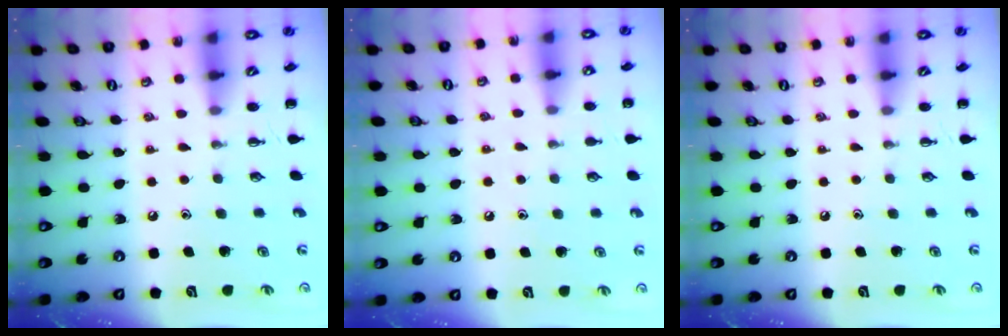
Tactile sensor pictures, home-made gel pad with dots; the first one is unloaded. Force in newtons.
{"total": 5.7, "press": 5.4, "slide": 1.8}
{"total": 0.0}